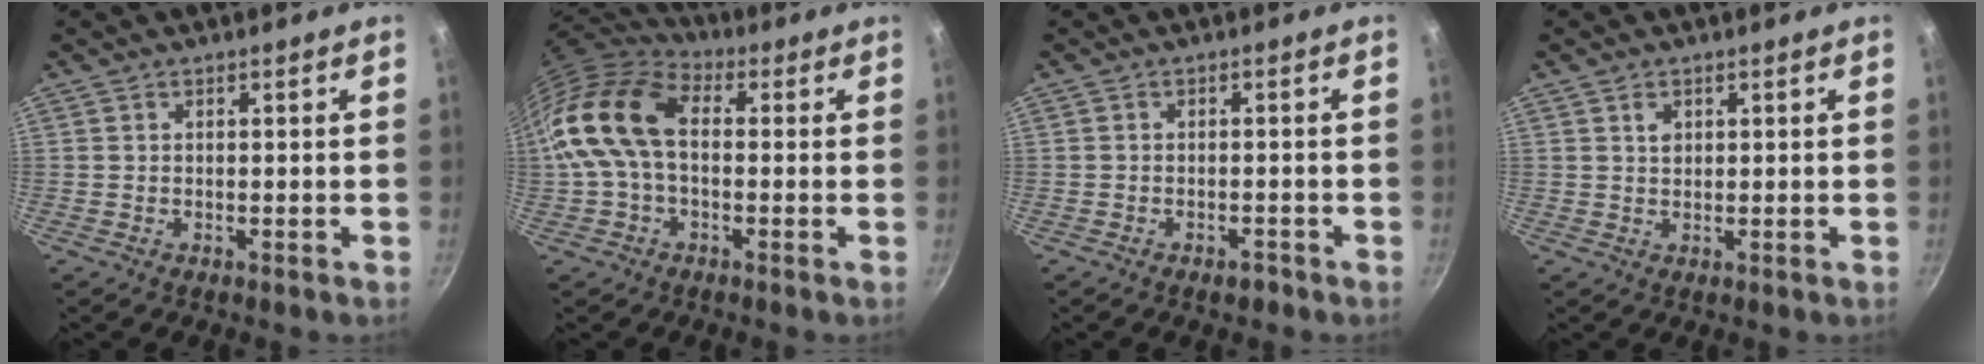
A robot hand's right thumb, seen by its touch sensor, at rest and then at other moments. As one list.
[{"total": 16.1, "force": [0.4, 10.4, 12.3], "torque": [-0.230, 0.035, -0.011]}, {"total": 1.8, "force": [-1.4, 0.8, 0.8], "torque": [-0.008, 0.013, -0.014]}, {"total": 1.9, "force": [0.8, 1.4, 1.0], "torque": [-0.011, -0.001, 0.014]}]